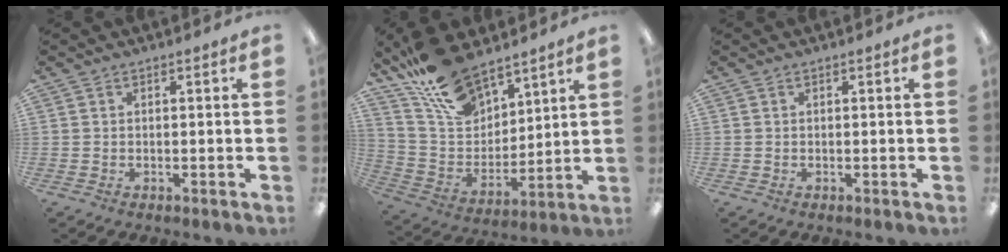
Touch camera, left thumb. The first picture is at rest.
{"total": 17.0, "force": [13.2, 8.1, 6.9], "torque": [-0.144, -0.076, 0.248]}
{"total": 0.0}